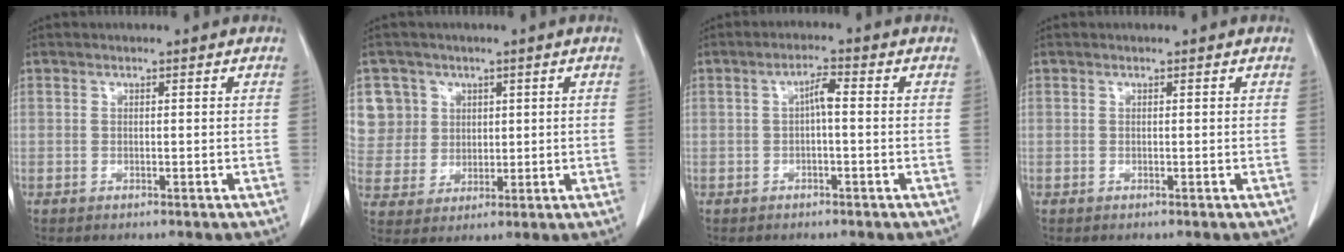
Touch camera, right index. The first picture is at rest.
{"total": 8.4, "force": [3.4, 7.7, 0.3], "torque": [-0.001, 0.019, 0.077]}
{"total": 2.7, "force": [-0.1, 0.5, 2.6], "torque": [-0.045, 0.008, -0.002]}
{"total": 0.0}